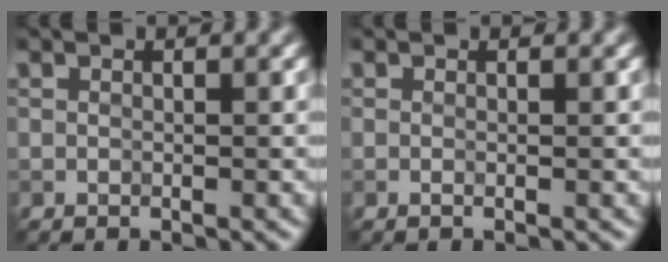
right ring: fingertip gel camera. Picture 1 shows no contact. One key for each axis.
{"total": 0.6, "fx": 0.0, "fy": 0.2, "fz": 0.6, "tx": -0.004, "ty": -0.002, "tz": -0.007}